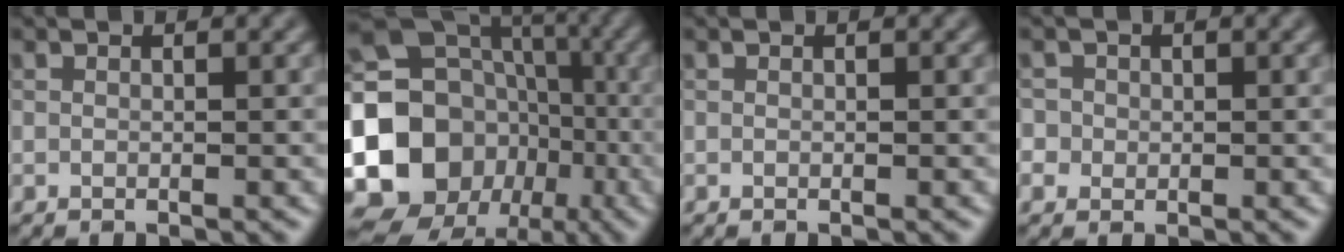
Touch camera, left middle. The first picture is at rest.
{"total": 17.4, "force": [-4.4, 15.1, 7.6], "torque": [-0.161, 0.005, -0.097]}
{"total": 0.0}
{"total": 2.1, "force": [0.3, 2.0, 0.6], "torque": [-0.002, 0.008, 0.001]}